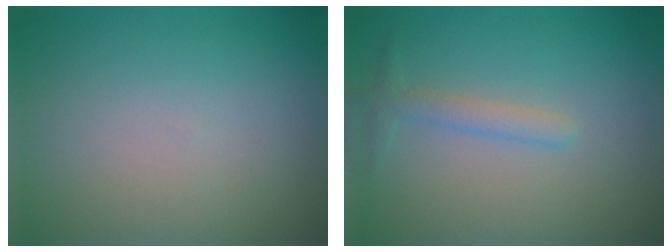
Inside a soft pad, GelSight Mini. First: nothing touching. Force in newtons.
{"total": 1.6, "press": 1.6, "slide": 0.1}